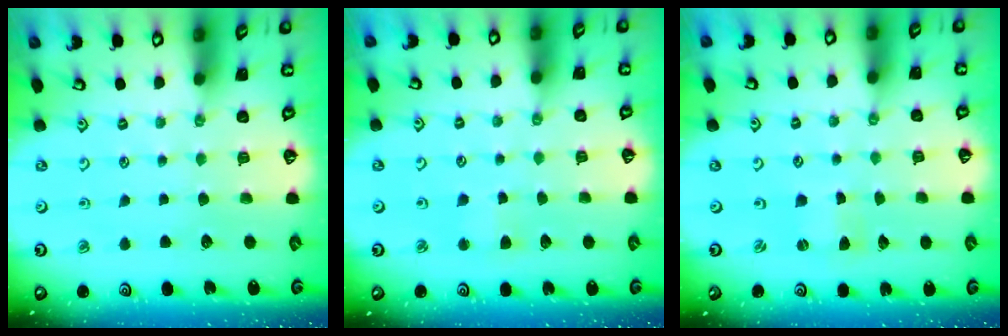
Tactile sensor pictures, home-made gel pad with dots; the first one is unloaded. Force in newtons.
{"total": 2.4, "press": 2.3, "slide": 0.5}
{"total": 0.0}